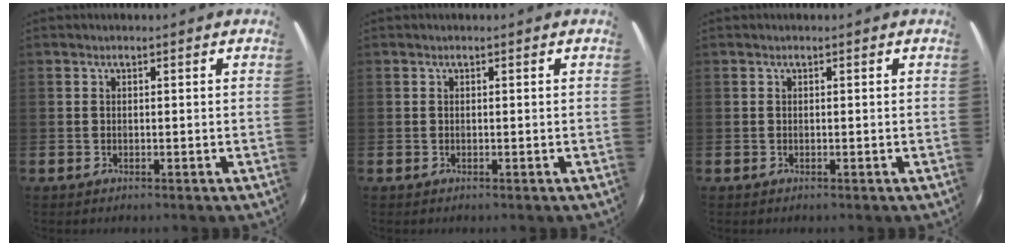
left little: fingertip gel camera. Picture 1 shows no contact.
{"total": 0.0}
{"total": 0.0}